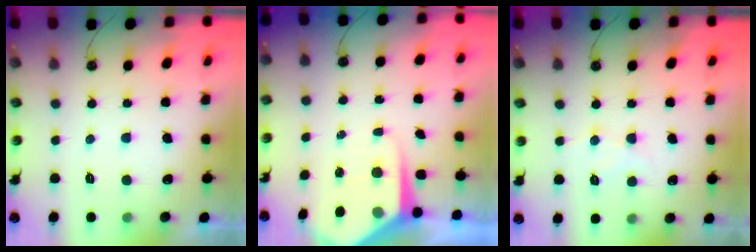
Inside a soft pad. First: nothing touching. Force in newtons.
{"total": 7.5, "press": 7.5, "slide": 0.6}
{"total": 7.6, "press": 7.5, "slide": 0.8}